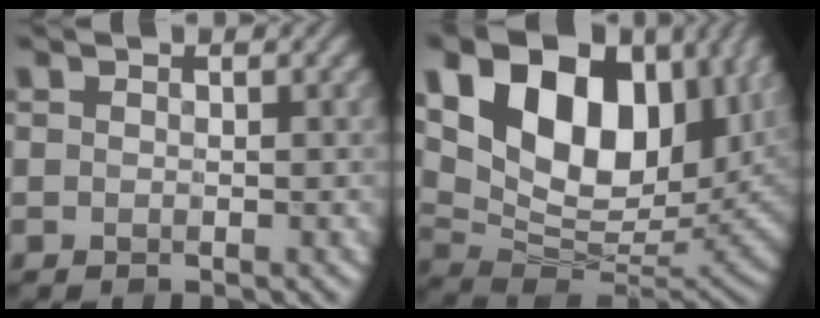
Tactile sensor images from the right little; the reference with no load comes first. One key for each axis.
{"total": 16.8, "fx": 6.2, "fy": 10.1, "fz": 11.9, "tx": -0.217, "ty": 0.026, "tz": 0.107}